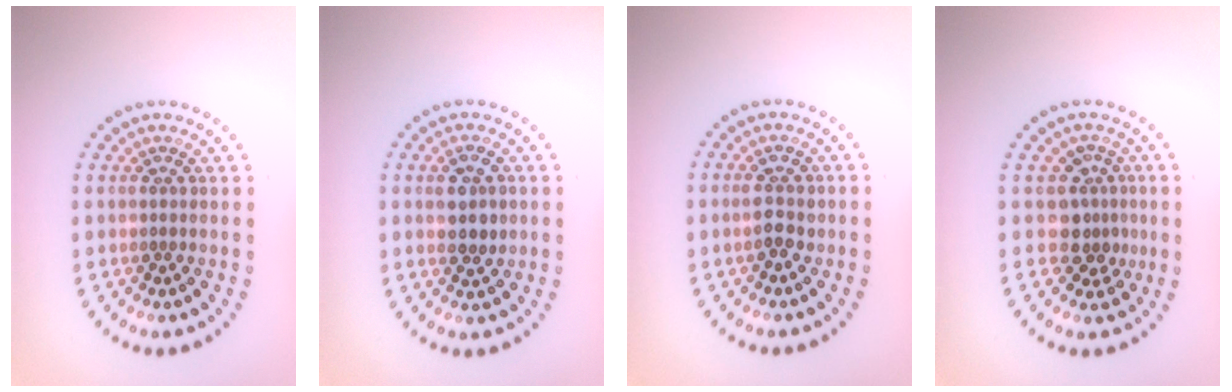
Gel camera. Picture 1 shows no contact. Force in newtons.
{"total": 2.5, "press": 2.5, "slide": 0.4}
{"total": 2.1, "press": 2.1, "slide": 0.2}
{"total": 2.8, "press": 2.1, "slide": 1.9}